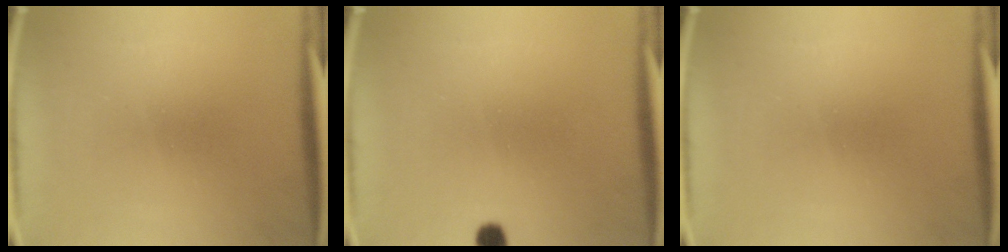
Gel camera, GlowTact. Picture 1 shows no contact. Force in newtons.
{"total": 2.0}
{"total": 0.0}